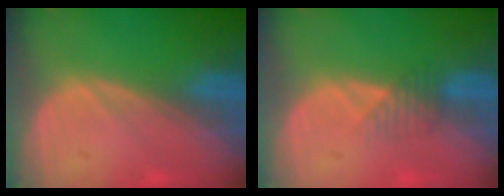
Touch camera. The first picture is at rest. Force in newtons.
{"total": 2.3, "press": 2.1, "slide": 1.0}